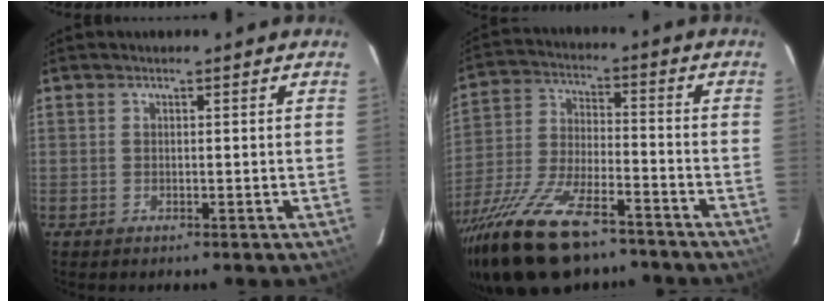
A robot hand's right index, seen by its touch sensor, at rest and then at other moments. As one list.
[{"total": 22.8, "force": [-16.6, 8.1, 13.3], "torque": [-0.274, -0.043, -0.281]}]